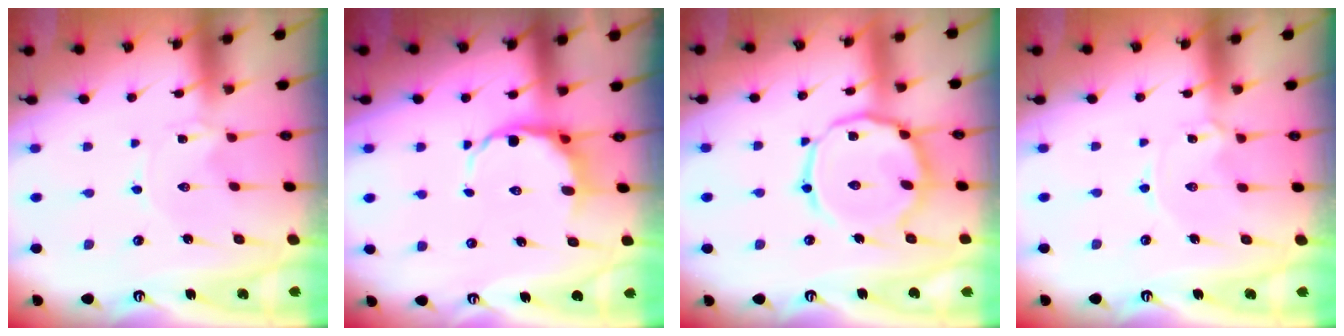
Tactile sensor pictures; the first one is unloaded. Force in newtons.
{"total": 8.9, "press": 8.4, "slide": 2.8}
{"total": 15.7, "press": 15.7, "slide": 1.0}
{"total": 1.4, "press": 1.3, "slide": 0.1}